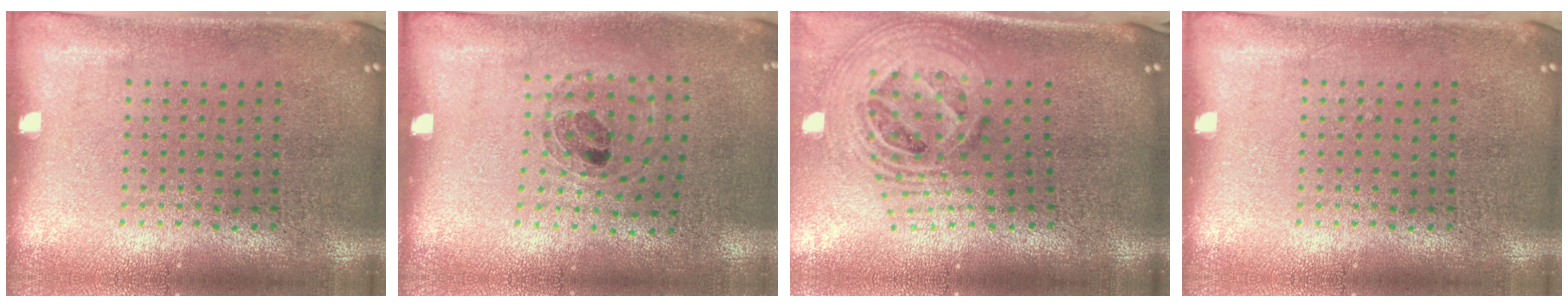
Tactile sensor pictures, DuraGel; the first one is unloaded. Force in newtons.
{"total": 0.9, "press": 0.9, "slide": 0.3}
{"total": 2.5, "press": 1.8, "slide": 1.7}
{"total": 0.0}